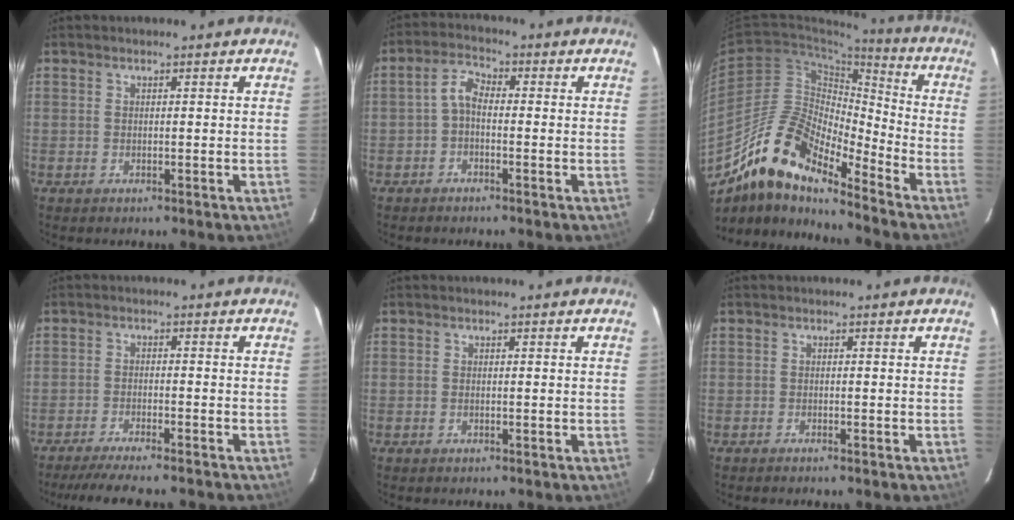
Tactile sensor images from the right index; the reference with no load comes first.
{"total": 3.0, "force": [-1.2, 1.6, 2.2], "torque": [-0.047, 0.013, -0.026]}
{"total": 16.7, "force": [-13.2, 4.5, 9.1], "torque": [-0.154, -0.005, -0.260]}
{"total": 10.2, "force": [-9.1, 0.7, 4.6], "torque": [-0.097, -0.018, -0.142]}
{"total": 0.0}
{"total": 0.6, "force": [-0.6, 0.0, 0.1], "torque": [0.000, -0.002, -0.012]}